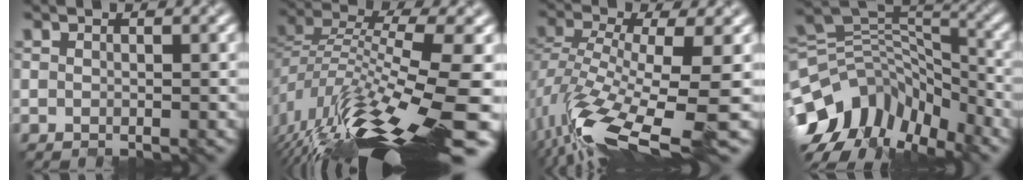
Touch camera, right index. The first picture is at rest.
{"total": 15.4, "force": [-9.3, 3.8, 11.6], "torque": [-0.232, 0.007, -0.151]}
{"total": 10.7, "force": [-4.6, 3.2, 9.2], "torque": [-0.187, -0.020, -0.089]}
{"total": 11.4, "force": [-6.6, 6.7, 6.4], "torque": [-0.133, 0.011, -0.128]}